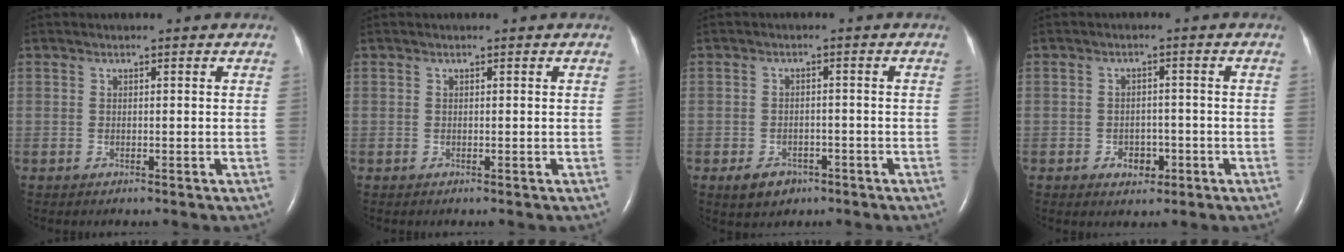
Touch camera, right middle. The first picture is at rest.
{"total": 0.0}
{"total": 3.9, "force": [-2.3, 2.6, 1.7], "torque": [-0.030, 0.002, -0.027]}
{"total": 3.2, "force": [-1.4, 2.3, 1.8], "torque": [-0.021, 0.005, -0.013]}